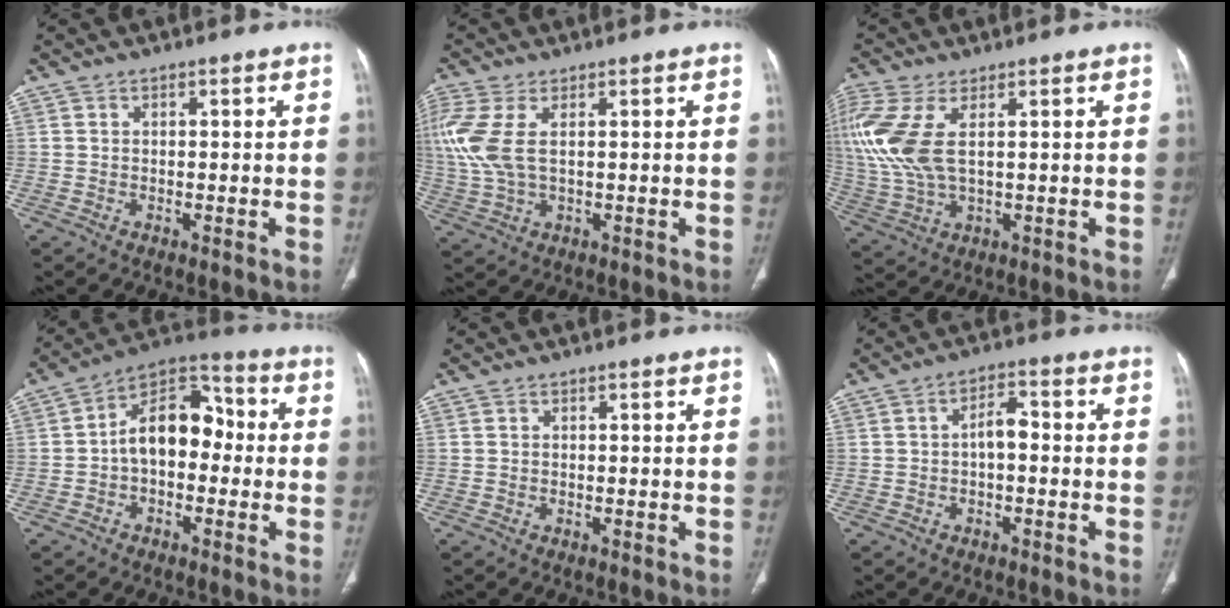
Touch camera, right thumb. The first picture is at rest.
{"total": 10.0, "force": [2.2, 4.9, 8.4], "torque": [-0.232, 0.005, 0.054]}
{"total": 13.0, "force": [3.2, 6.0, 11.1], "torque": [-0.290, -0.002, 0.075]}
{"total": 12.3, "force": [-0.7, 8.1, 9.3], "torque": [-0.118, 0.043, -0.027]}
{"total": 0.0}
{"total": 3.8, "force": [-0.4, 1.9, 3.2], "torque": [-0.046, 0.017, -0.013]}